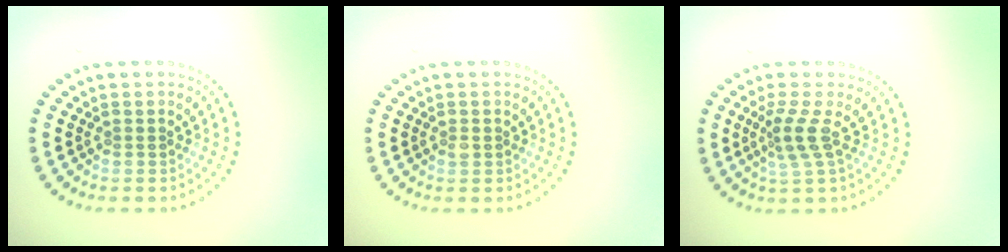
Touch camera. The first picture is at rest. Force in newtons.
{"total": 0.9, "press": 0.9, "slide": 0.1}
{"total": 2.4, "press": 1.7, "slide": 1.7}